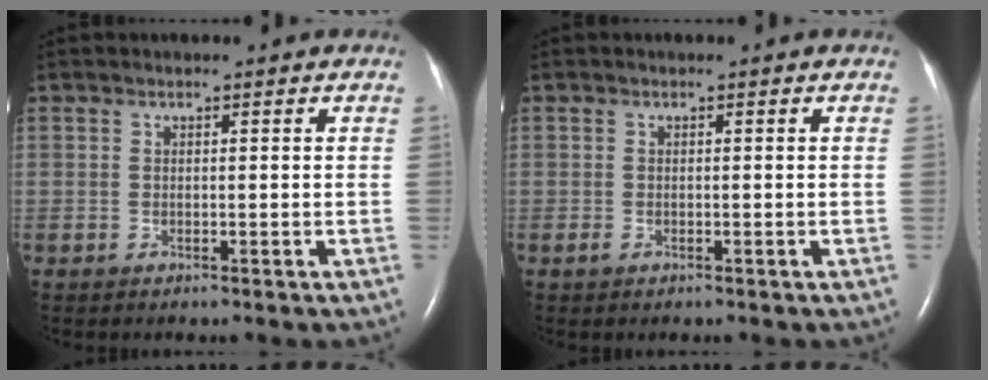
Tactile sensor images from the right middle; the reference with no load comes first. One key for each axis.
{"total": 0.6, "fx": -0.3, "fy": 0.3, "fz": 0.4, "tx": -0.012, "ty": 0.000, "tz": -0.003}